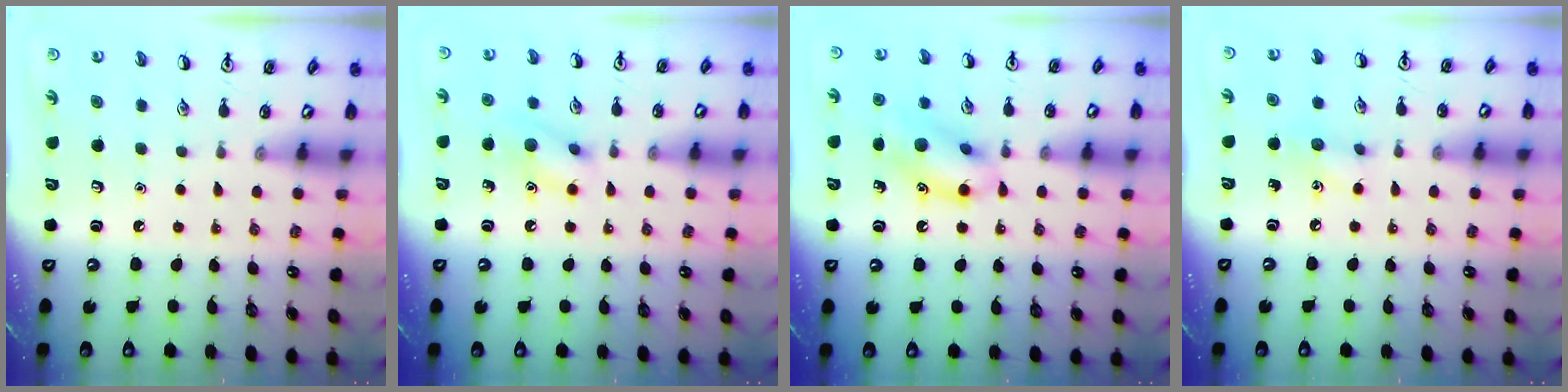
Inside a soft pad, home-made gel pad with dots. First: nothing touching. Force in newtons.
{"total": 9.6, "press": 9.5, "slide": 0.7}
{"total": 12.8, "press": 12.5, "slide": 2.5}
{"total": 6.1, "press": 5.9, "slide": 1.6}